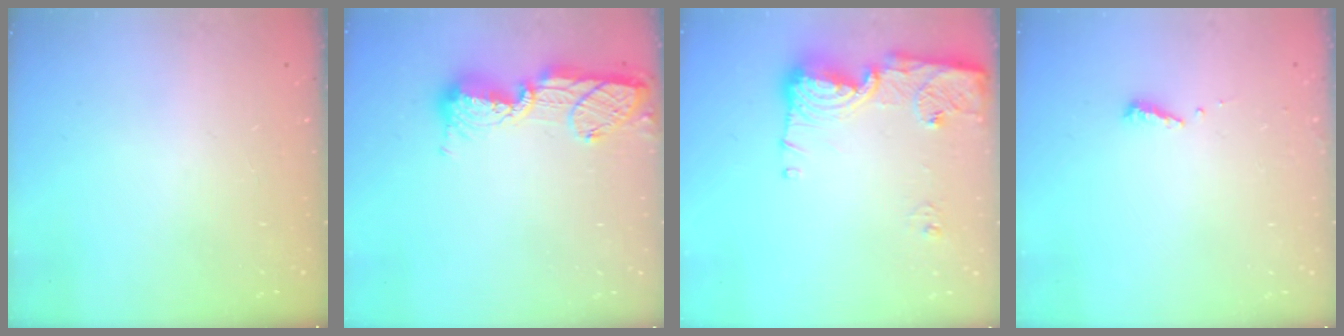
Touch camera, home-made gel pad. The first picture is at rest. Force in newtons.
{"total": 13.9, "press": 13.8, "slide": 1.0}
{"total": 14.7, "press": 14.6, "slide": 1.6}
{"total": 5.3, "press": 5.3, "slide": 0.5}